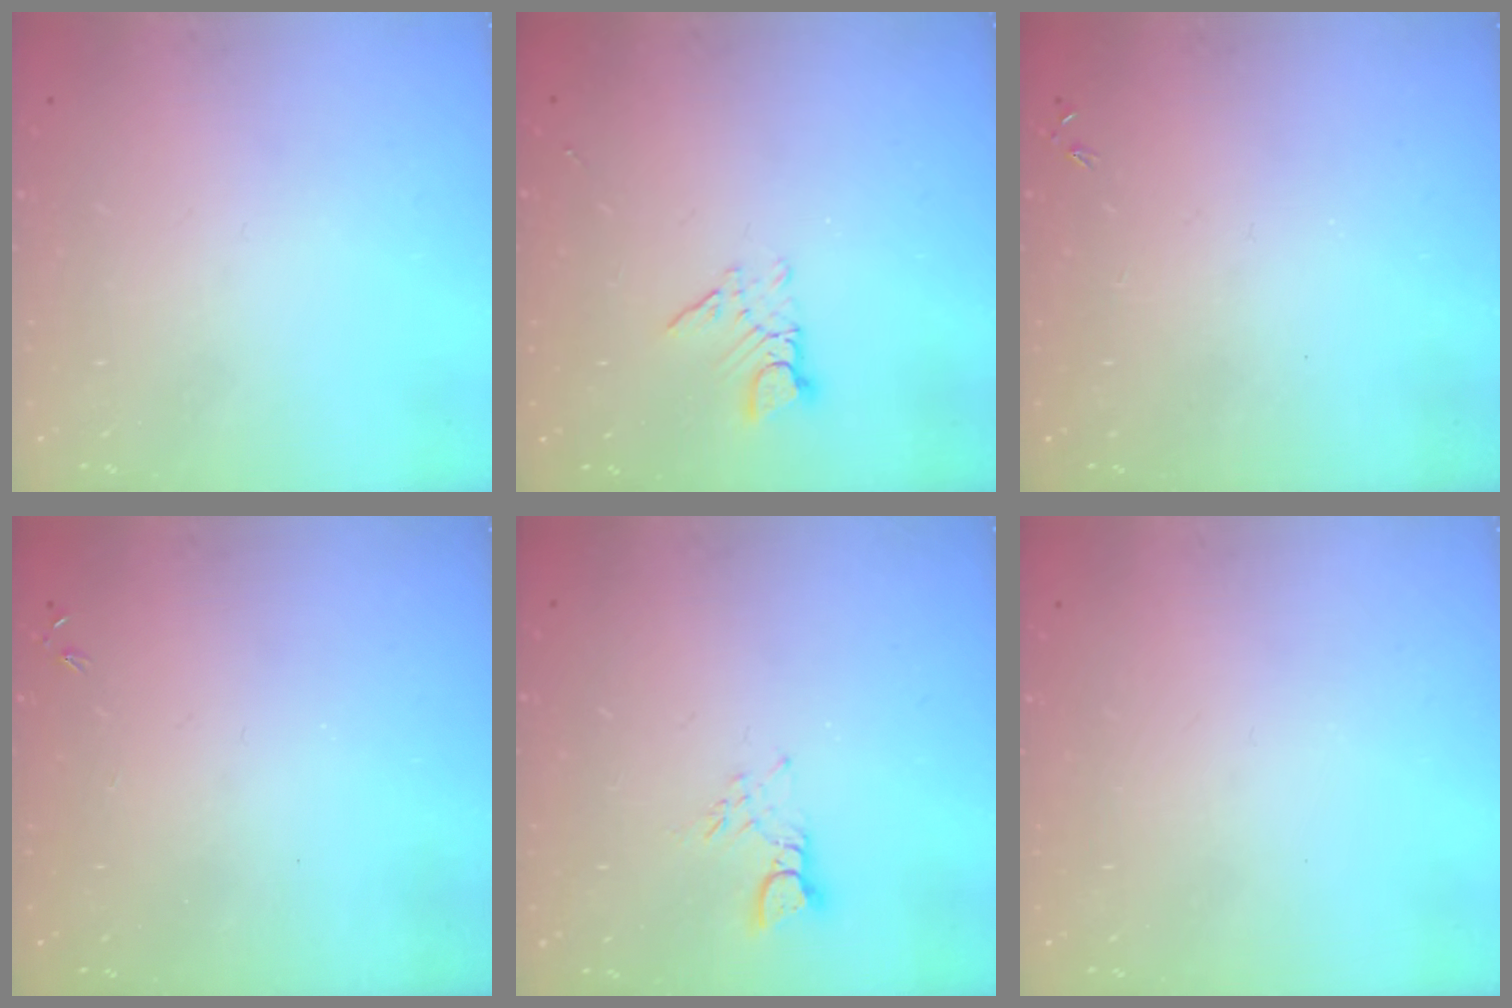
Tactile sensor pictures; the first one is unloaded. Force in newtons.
{"total": 3.9, "press": 3.9, "slide": 0.5}
{"total": 0.0}
{"total": 0.0}
{"total": 3.3, "press": 3.3, "slide": 0.3}
{"total": 0.0}